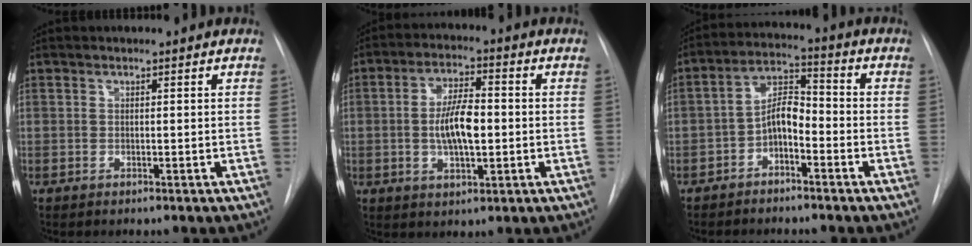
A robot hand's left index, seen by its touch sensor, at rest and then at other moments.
{"total": 8.4, "force": [-0.6, 2.9, 7.9], "torque": [-0.152, 0.006, -0.012]}
{"total": 6.2, "force": [-2.7, 2.7, 4.8], "torque": [-0.093, 0.023, -0.051]}